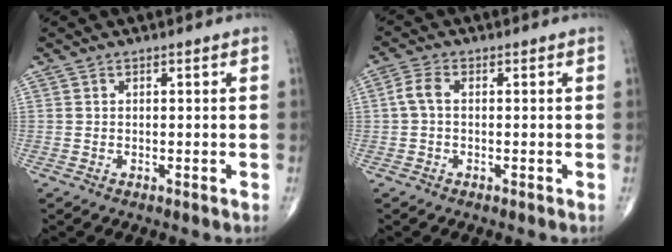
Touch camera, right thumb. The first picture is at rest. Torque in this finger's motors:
{"motor_torque": [-0.40, 0.39, 0.04, -0.03, 0.04]}